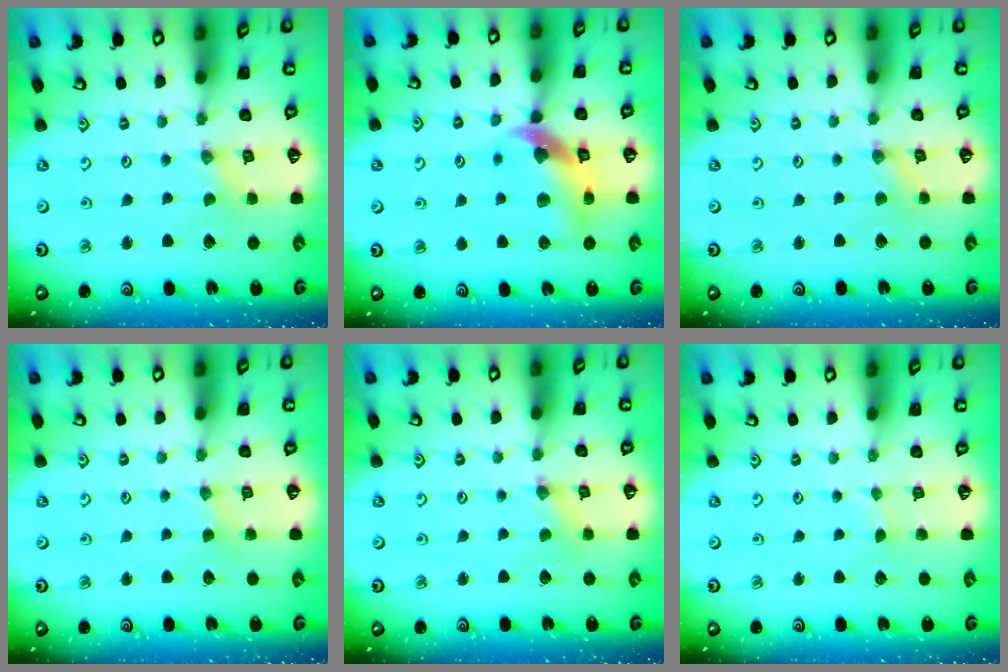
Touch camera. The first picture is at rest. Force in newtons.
{"total": 12.2, "press": 12.0, "slide": 1.8}
{"total": 0.8, "press": 0.8, "slide": 0.1}
{"total": 1.6, "press": 1.6, "slide": 0.4}
{"total": 0.0}
{"total": 1.0, "press": 0.9, "slide": 0.2}